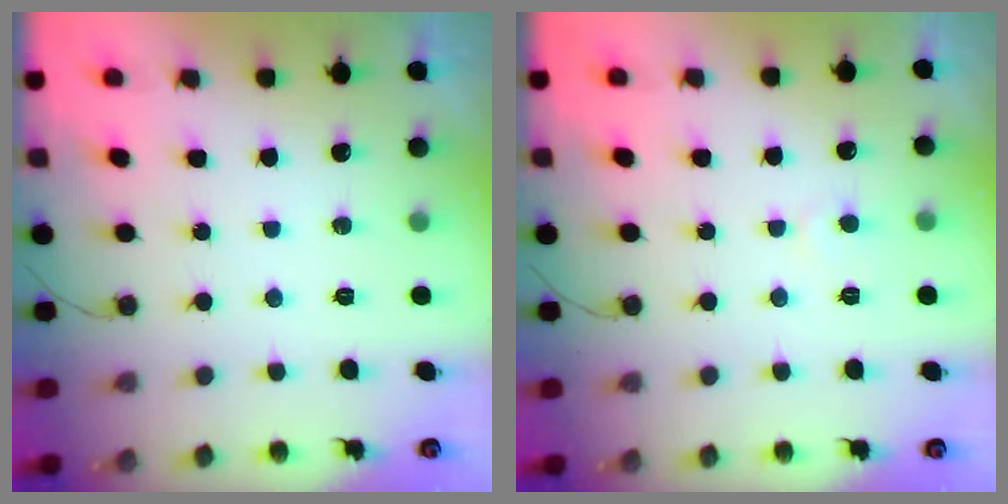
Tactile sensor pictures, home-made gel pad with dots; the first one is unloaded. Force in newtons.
{"total": 3.7, "press": 3.7, "slide": 0.3}